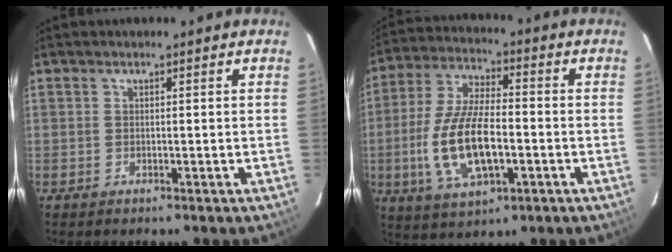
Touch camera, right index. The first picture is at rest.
{"total": 14.9, "force": [-3.5, 6.1, 13.2], "torque": [-0.277, -0.006, -0.060]}